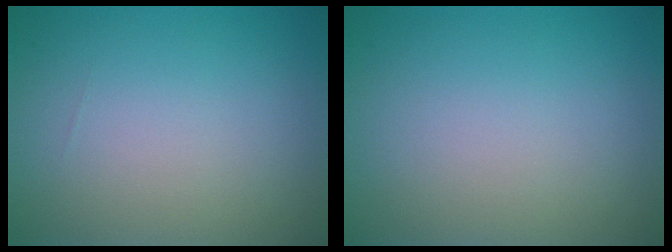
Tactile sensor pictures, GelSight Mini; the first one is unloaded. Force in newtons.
{"total": 0.0}